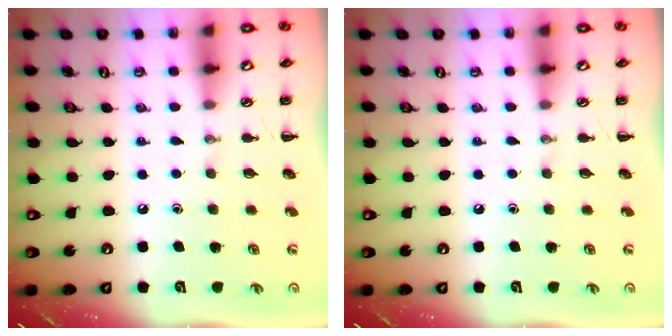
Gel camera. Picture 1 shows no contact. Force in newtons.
{"total": 0.0}